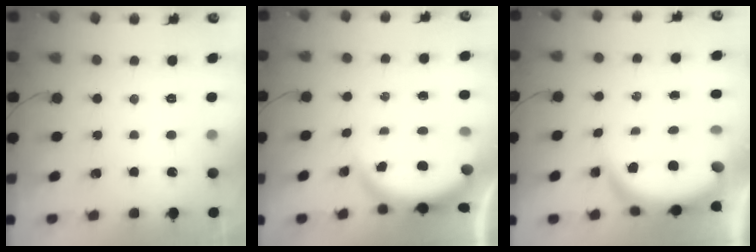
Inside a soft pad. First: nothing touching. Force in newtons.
{"total": 3.9, "press": 3.9, "slide": 0.2}
{"total": 6.4, "press": 6.4, "slide": 0.8}